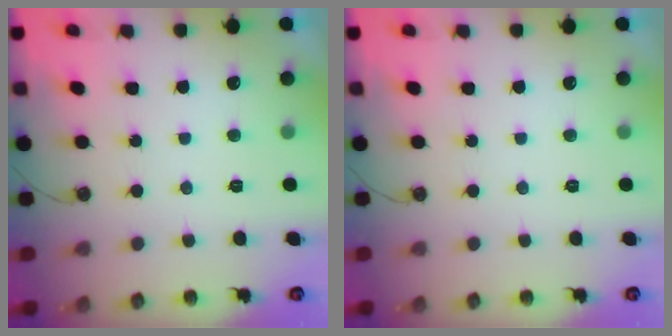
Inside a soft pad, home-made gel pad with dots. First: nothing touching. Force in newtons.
{"total": 0.0}